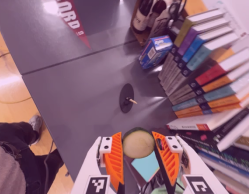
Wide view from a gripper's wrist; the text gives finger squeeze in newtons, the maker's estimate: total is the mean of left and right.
{"total": 8.9, "left": 9.2, "right": 8.7}